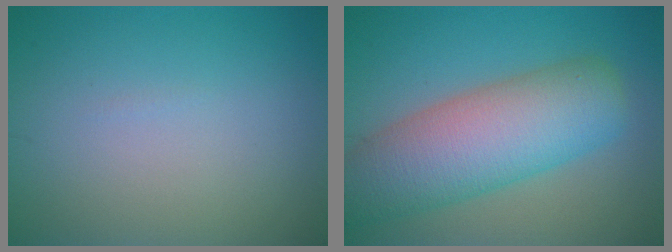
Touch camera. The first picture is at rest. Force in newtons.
{"total": 9.3, "press": 9.3, "slide": 0.5}